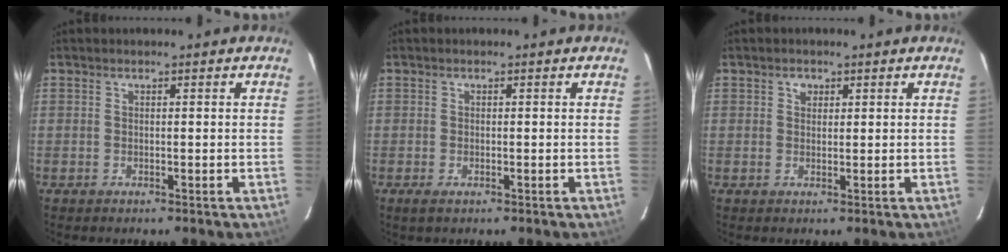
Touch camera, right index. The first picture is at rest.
{"total": 1.1, "force": [-0.4, 0.5, 0.9], "torque": [-0.019, -0.004, -0.006]}
{"total": 1.5, "force": [0.7, 1.3, 0.4], "torque": [-0.005, 0.007, 0.011]}